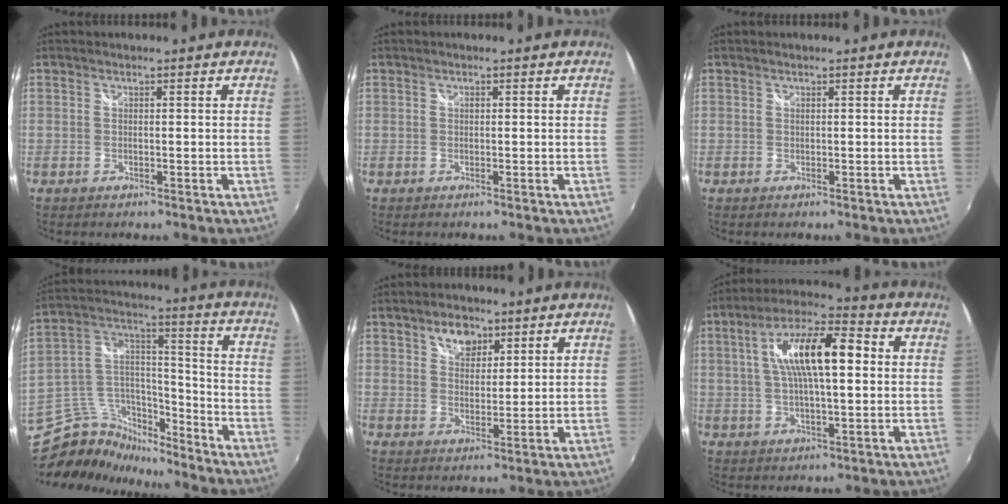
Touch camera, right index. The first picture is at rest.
{"total": 0.0}
{"total": 0.0}
{"total": 16.4, "force": [-13.0, 7.2, 7.1], "torque": [-0.161, 0.031, -0.227]}
{"total": 5.6, "force": [3.4, 3.5, 2.7], "torque": [-0.033, 0.008, 0.061]}
{"total": 14.0, "force": [2.4, 4.3, 13.1], "torque": [-0.234, 0.024, 0.036]}